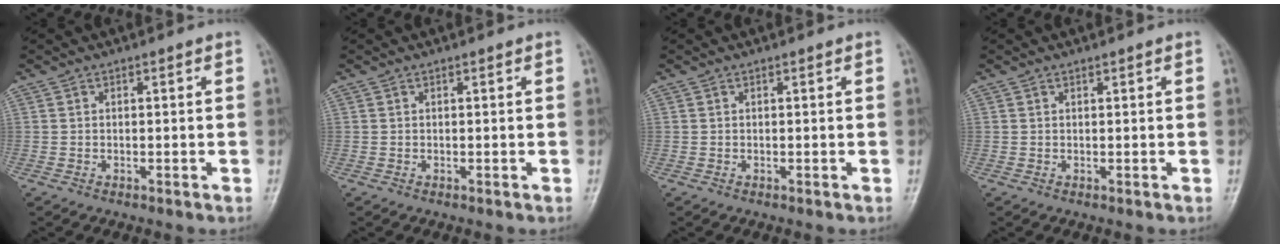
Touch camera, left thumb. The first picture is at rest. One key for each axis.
{"total": 0.0}
{"total": 0.0}
{"total": 0.0}